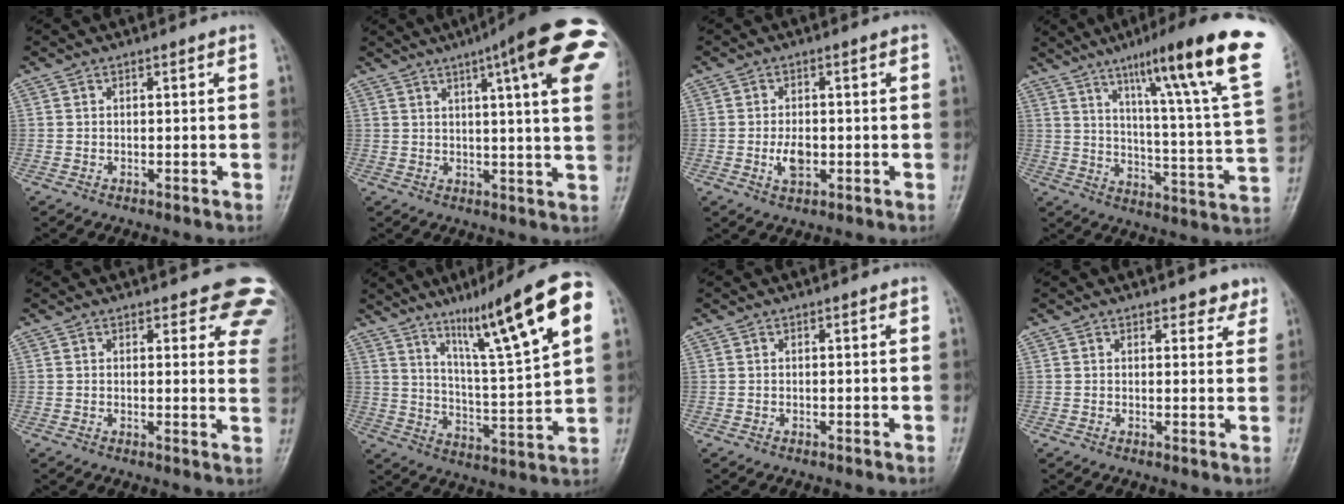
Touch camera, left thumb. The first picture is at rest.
{"total": 20.9, "force": [9.2, 3.4, 18.5], "torque": [-0.222, -0.004, 0.103]}
{"total": 4.1, "force": [-0.9, 2.3, 3.3], "torque": [-0.055, 0.002, -0.015]}
{"total": 25.3, "force": [14.0, 2.7, 20.9], "torque": [-0.287, -0.043, 0.199]}
{"total": 10.1, "force": [7.8, 3.9, 5.1], "torque": [-0.004, -0.033, 0.065]}
{"total": 19.9, "force": [9.9, 2.7, 17.0], "torque": [-0.243, -0.031, 0.161]}
{"total": 0.0}
{"total": 3.1, "force": [2.5, 1.6, 1.0], "torque": [0.013, -0.013, 0.026]}